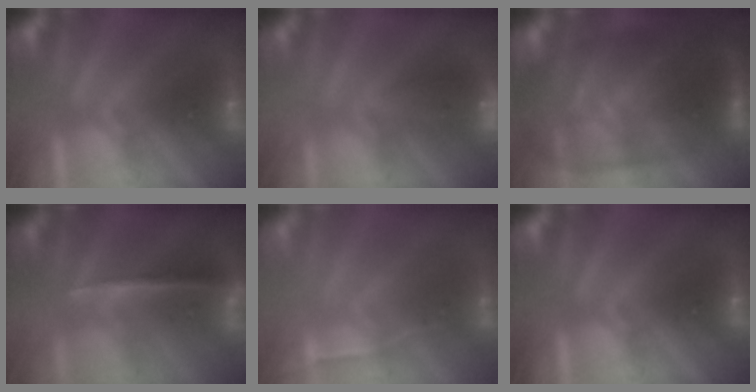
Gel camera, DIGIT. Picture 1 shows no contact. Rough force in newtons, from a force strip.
{"total": 6.3}
{"total": 8.9}
{"total": 2.0}
{"total": 1.9}
{"total": 0.0}